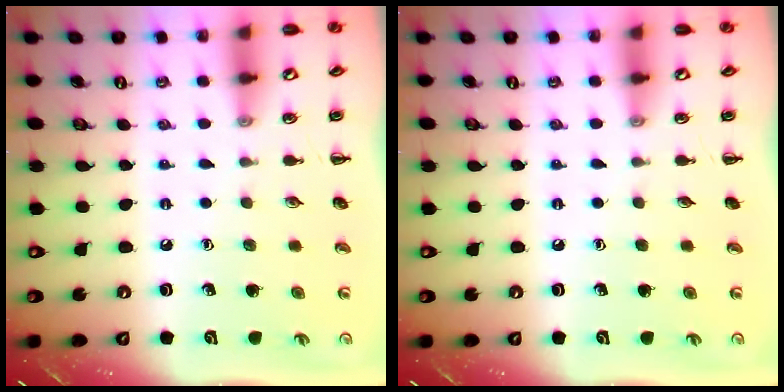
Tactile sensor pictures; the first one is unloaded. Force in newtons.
{"total": 0.0}